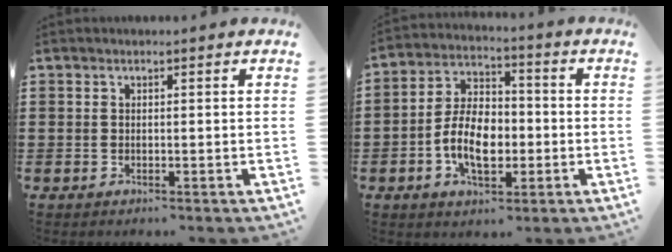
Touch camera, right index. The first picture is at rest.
{"total": 8.9, "force": [-2.2, 5.2, 6.8], "torque": [-0.146, 0.003, -0.048]}